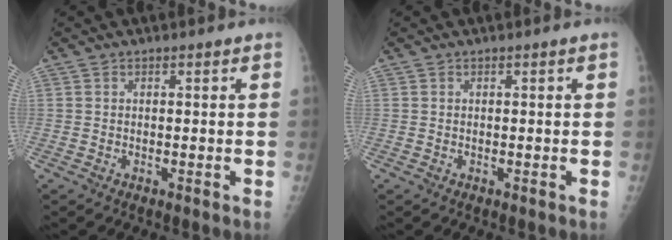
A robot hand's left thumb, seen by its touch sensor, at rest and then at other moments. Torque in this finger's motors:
{"motor_torque": [-0.04, 0.05, -0.11, -0.11, -0.02]}